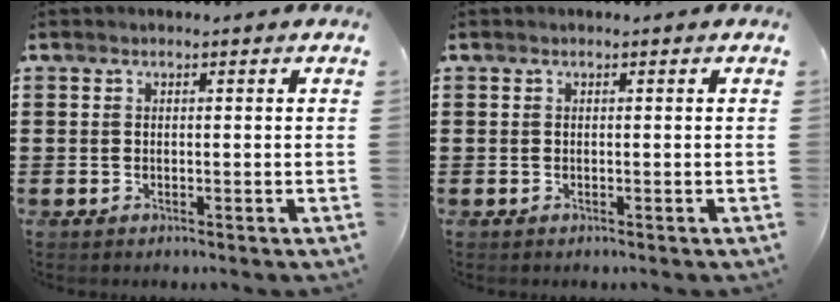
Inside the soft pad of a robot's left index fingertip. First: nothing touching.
{"total": 0.0}